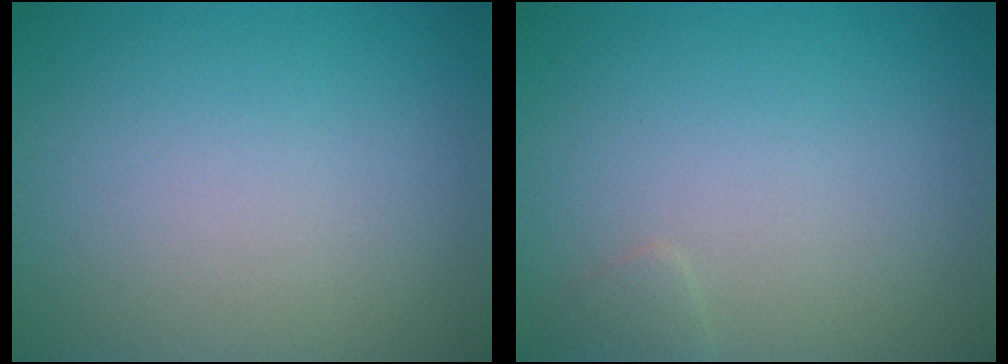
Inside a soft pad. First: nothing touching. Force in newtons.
{"total": 0.7, "press": 0.7, "slide": 0.0}